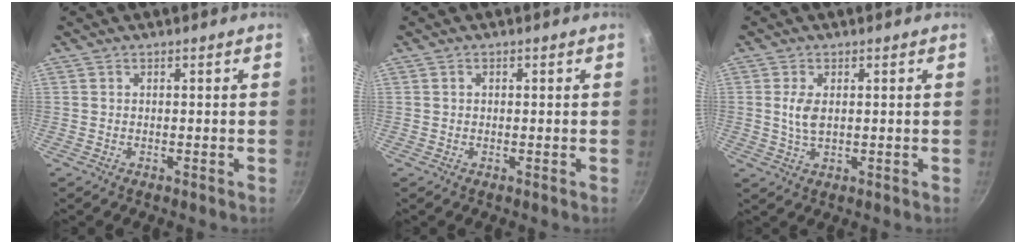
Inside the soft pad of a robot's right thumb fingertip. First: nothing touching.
{"total": 0.6, "force": [0.1, 0.5, 0.3], "torque": [-0.003, 0.005, 0.002]}
{"total": 4.0, "force": [0.6, 2.2, 3.3], "torque": [-0.065, -0.003, 0.014]}